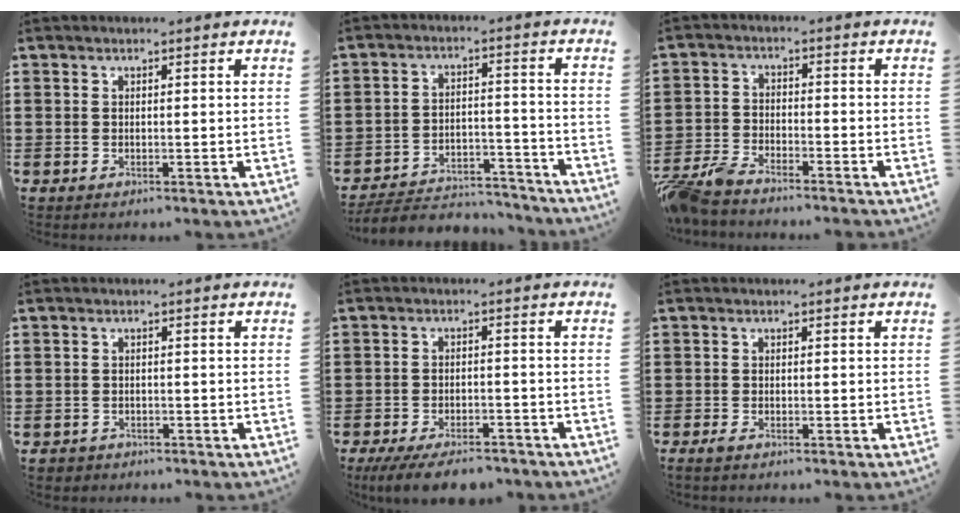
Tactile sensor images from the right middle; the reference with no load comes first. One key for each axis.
{"total": 5.0, "fx": -4.8, "fy": 1.1, "fz": 0.9, "tx": -0.022, "ty": 0.008, "tz": -0.099}
{"total": 4.9, "fx": -4.6, "fy": 0.6, "fz": 1.5, "tx": -0.061, "ty": -0.011, "tz": -0.099}
{"total": 0.8, "fx": -0.7, "fy": 0.4, "fz": 0.0, "tx": -0.003, "ty": 0.000, "tz": -0.016}
{"total": 4.8, "fx": -4.3, "fy": 0.9, "fz": 2.0, "tx": -0.044, "ty": -0.007, "tz": -0.084}
{"total": 0.9, "fx": -0.6, "fy": 0.2, "fz": 0.6, "tx": -0.022, "ty": -0.008, "tz": -0.012}